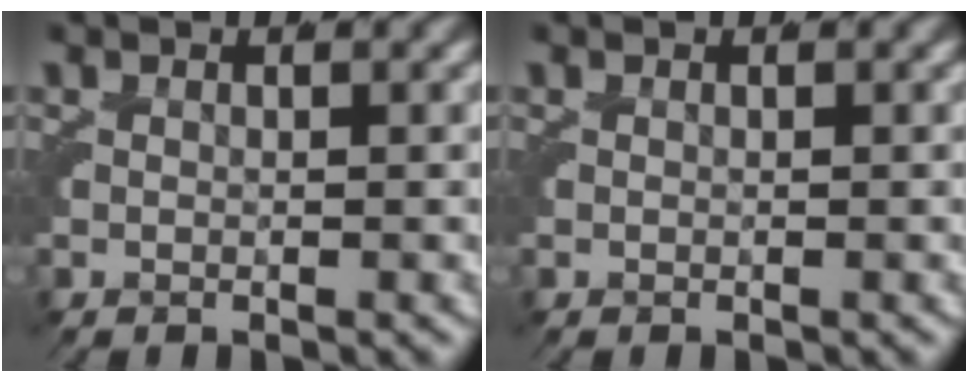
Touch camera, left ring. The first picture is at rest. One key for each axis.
{"total": 0.0}